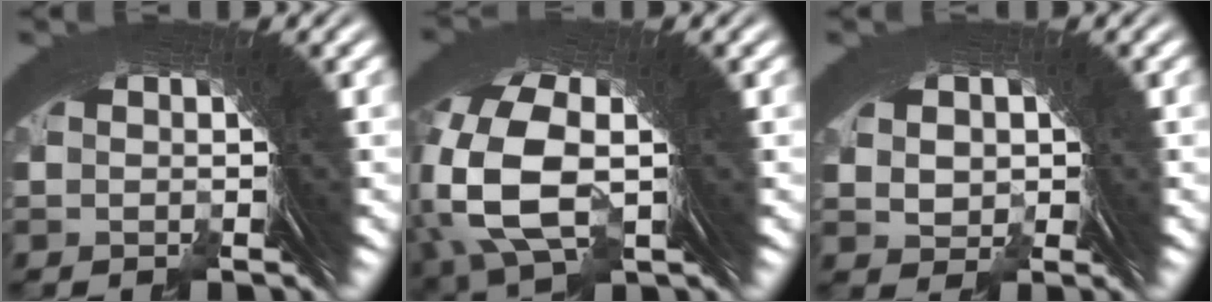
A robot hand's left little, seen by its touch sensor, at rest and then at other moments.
{"total": 8.5, "force": [1.0, 5.9, 6.1], "torque": [-0.163, -0.029, 0.033]}
{"total": 2.4, "force": [0.5, 2.1, 0.8], "torque": [-0.013, 0.001, 0.009]}